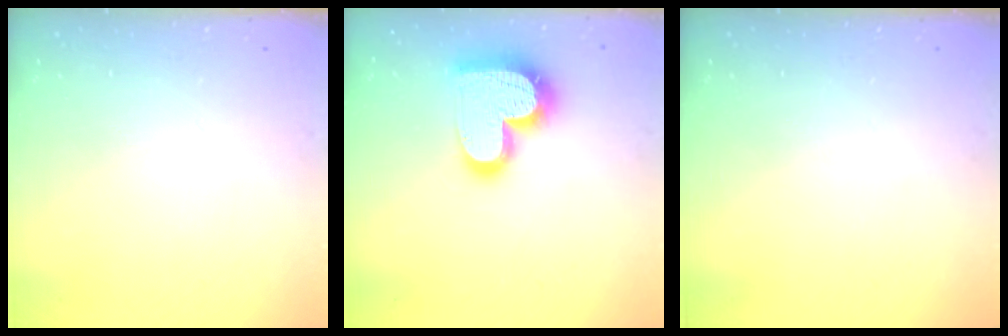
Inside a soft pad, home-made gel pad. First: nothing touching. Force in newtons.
{"total": 19.8, "press": 19.7, "slide": 1.3}
{"total": 0.0}